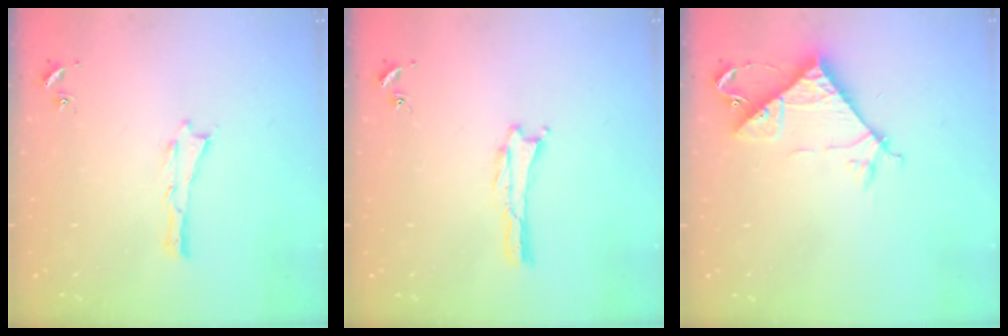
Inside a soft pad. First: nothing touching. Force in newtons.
{"total": 0.0}
{"total": 7.7, "press": 7.7, "slide": 0.7}